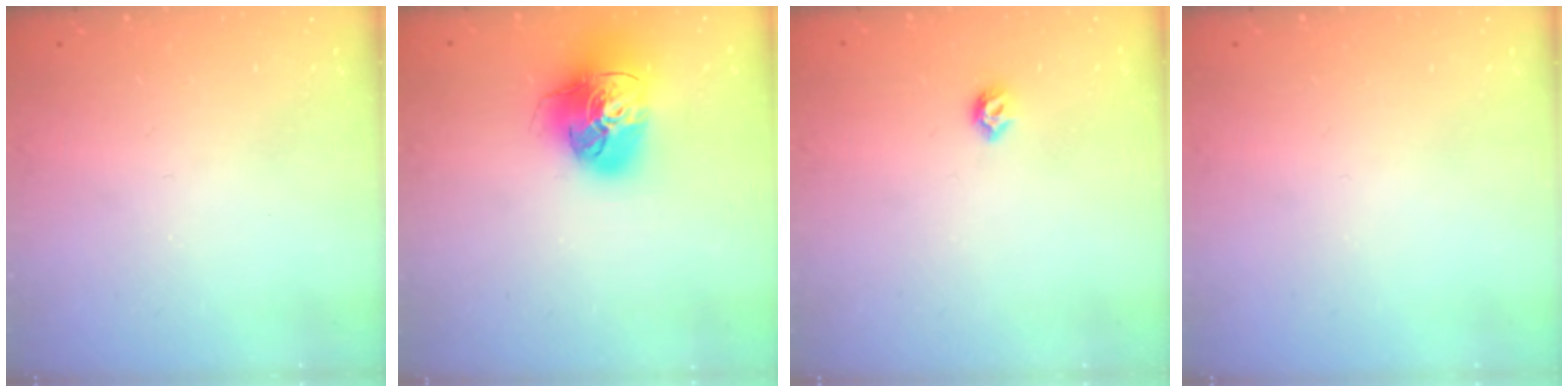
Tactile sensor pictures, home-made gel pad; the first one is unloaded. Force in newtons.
{"total": 18.6, "press": 18.5, "slide": 2.0}
{"total": 5.0, "press": 4.9, "slide": 1.1}
{"total": 0.0}